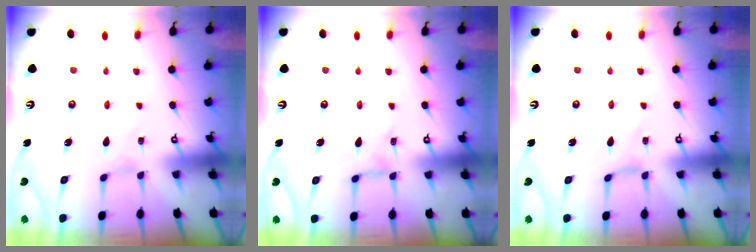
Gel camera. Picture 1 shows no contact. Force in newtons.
{"total": 1.7, "press": 1.7, "slide": 0.4}
{"total": 0.0}